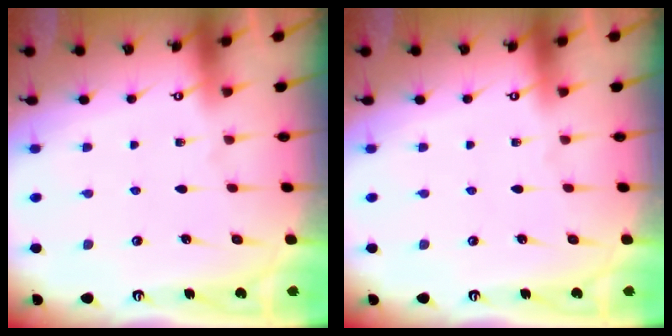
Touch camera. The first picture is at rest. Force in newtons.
{"total": 0.0}